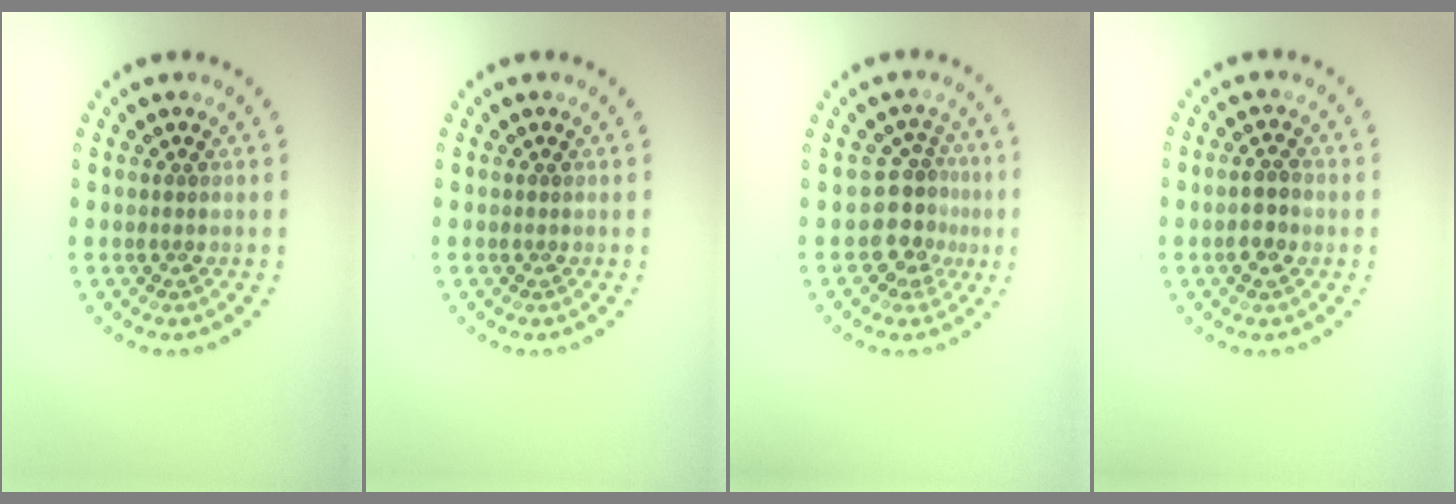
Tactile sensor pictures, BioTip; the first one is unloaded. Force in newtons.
{"total": 0.0}
{"total": 3.3, "press": 2.5, "slide": 2.2}
{"total": 2.0, "press": 2.0, "slide": 0.4}